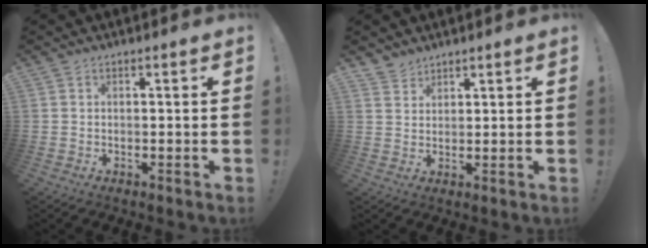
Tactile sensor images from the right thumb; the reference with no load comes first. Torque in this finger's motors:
{"motor_torque": [0.01, 0.10, 0.48, 0.49, 0.00]}